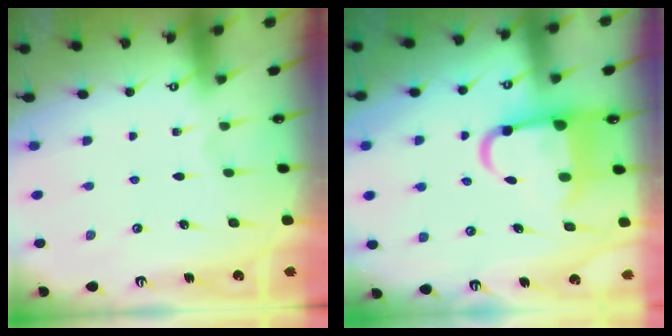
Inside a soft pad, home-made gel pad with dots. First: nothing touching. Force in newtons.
{"total": 10.9, "press": 10.6, "slide": 2.4}